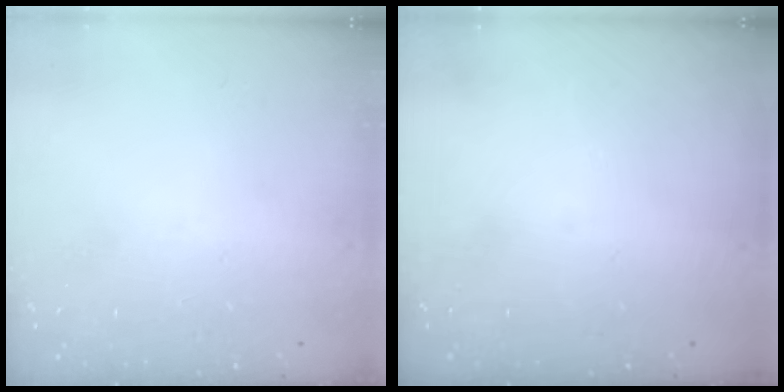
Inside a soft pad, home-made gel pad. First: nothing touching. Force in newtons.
{"total": 0.0}